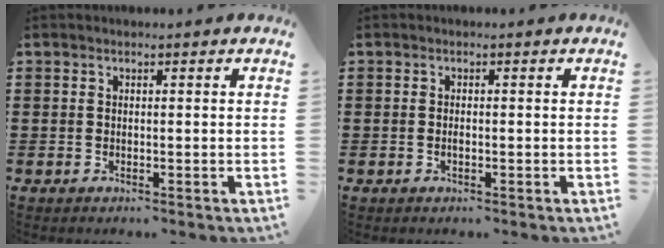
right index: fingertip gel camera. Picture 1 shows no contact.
{"total": 0.7, "force": [-0.2, 0.2, 0.6], "torque": [-0.013, -0.004, -0.002]}